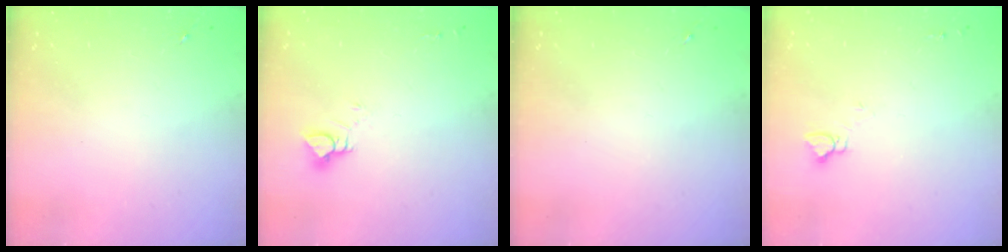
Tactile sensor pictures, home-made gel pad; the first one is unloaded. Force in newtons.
{"total": 4.5, "press": 4.5, "slide": 0.4}
{"total": 0.0}
{"total": 4.0, "press": 4.0, "slide": 0.4}